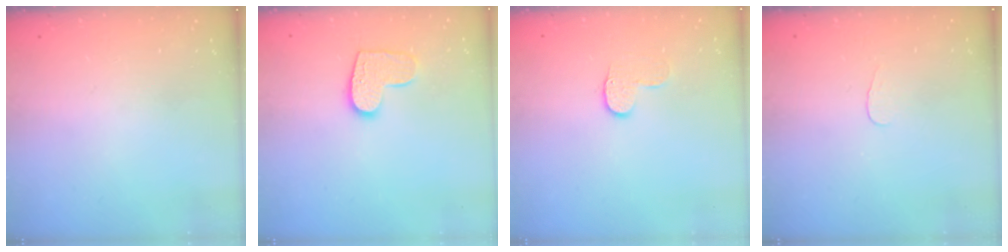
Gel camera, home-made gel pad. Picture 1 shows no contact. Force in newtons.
{"total": 9.8, "press": 9.8, "slide": 0.3}
{"total": 6.6, "press": 6.6, "slide": 0.6}
{"total": 2.8, "press": 2.7, "slide": 0.3}